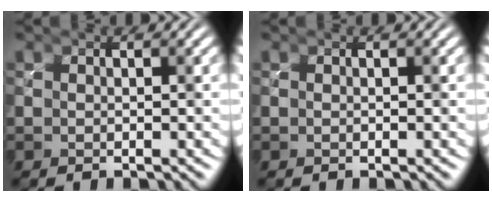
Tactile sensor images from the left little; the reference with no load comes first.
{"total": 0.0}